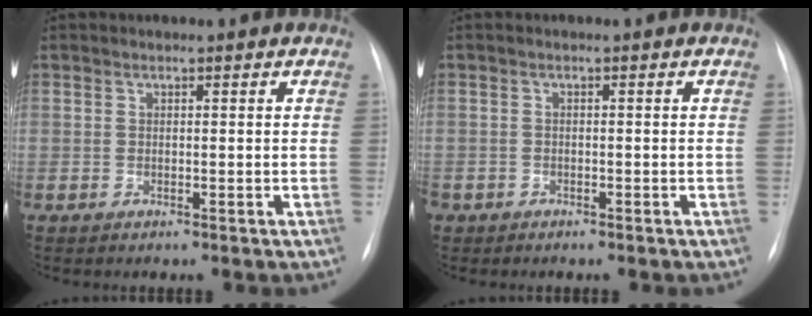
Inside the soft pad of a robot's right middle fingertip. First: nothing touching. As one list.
[{"total": 1.5, "force": [-1.1, 1.0, 0.2], "torque": [-0.010, 0.002, -0.015]}]